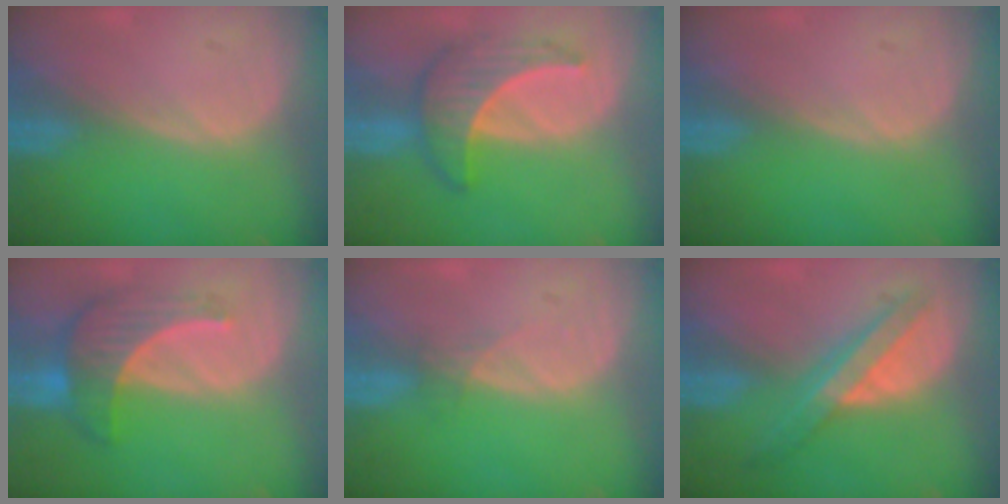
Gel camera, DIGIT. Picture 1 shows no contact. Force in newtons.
{"total": 6.4, "press": 6.3, "slide": 1.0}
{"total": 0.0}
{"total": 7.4, "press": 6.8, "slide": 2.8}
{"total": 1.1, "press": 1.1, "slide": 0.2}
{"total": 7.2, "press": 6.1, "slide": 3.8}